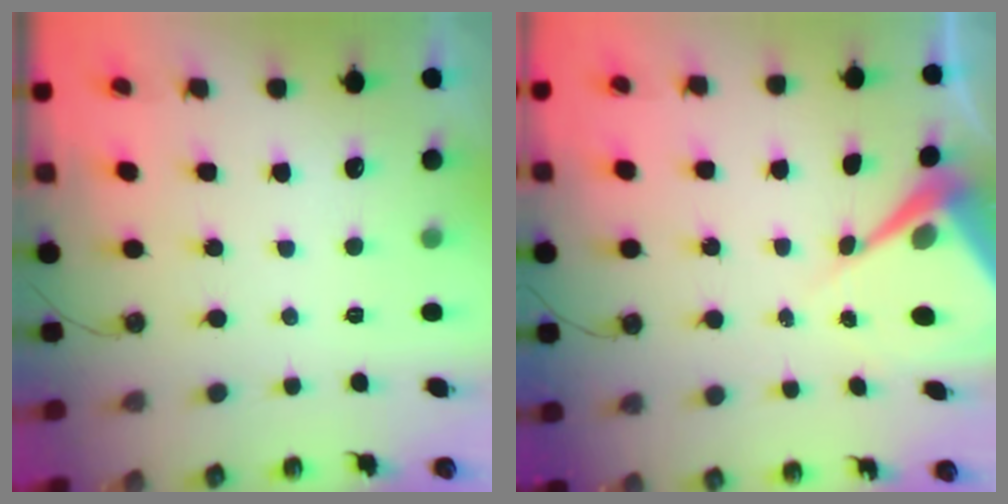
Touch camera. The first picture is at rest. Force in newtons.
{"total": 7.0, "press": 6.9, "slide": 0.8}